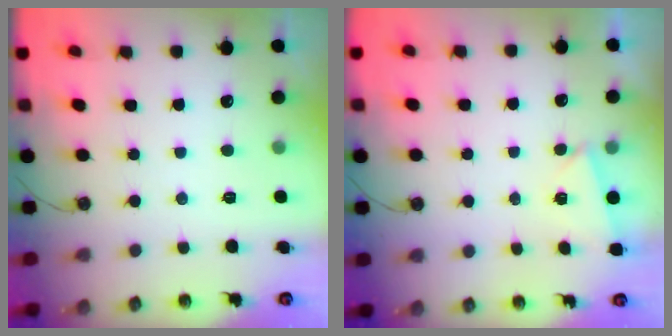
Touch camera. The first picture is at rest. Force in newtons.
{"total": 2.9, "press": 2.1, "slide": 2.0}